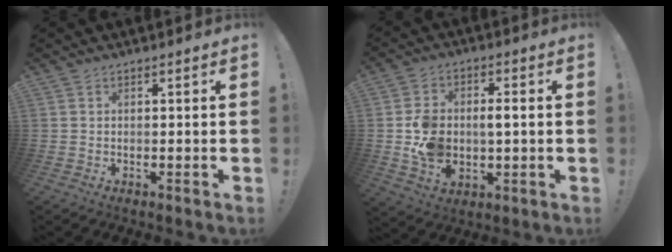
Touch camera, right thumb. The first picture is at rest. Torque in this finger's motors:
{"motor_torque": [0.26, 2.05, 1.19, -0.31, 0.29]}